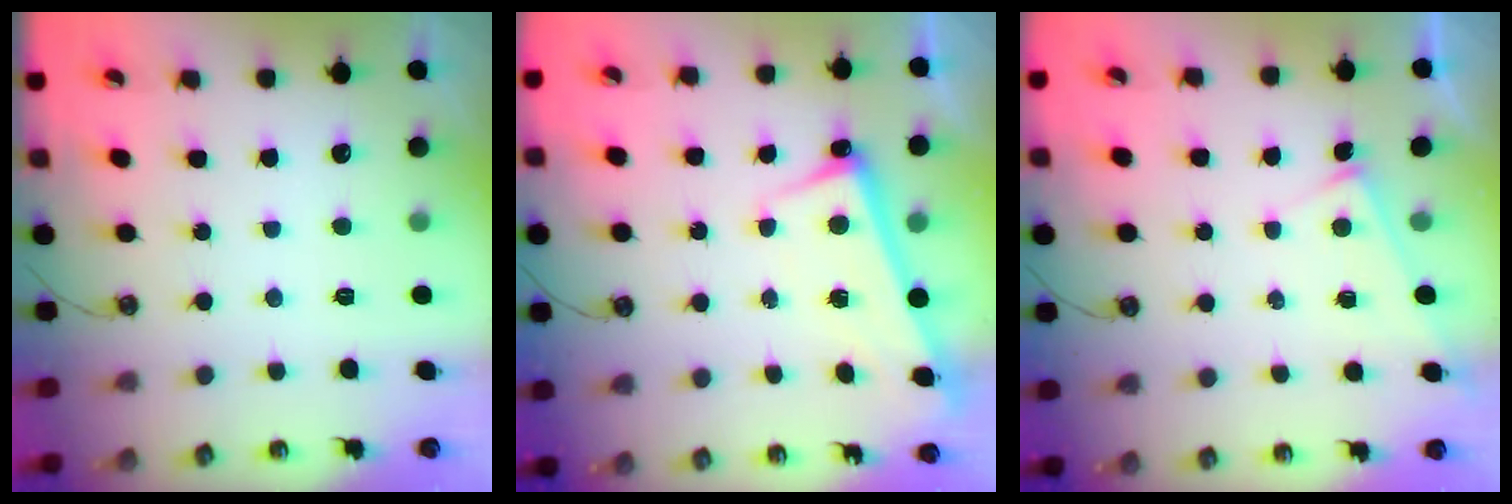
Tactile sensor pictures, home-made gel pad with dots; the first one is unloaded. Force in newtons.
{"total": 2.7, "press": 2.7, "slide": 0.6}
{"total": 2.6, "press": 2.6, "slide": 0.2}